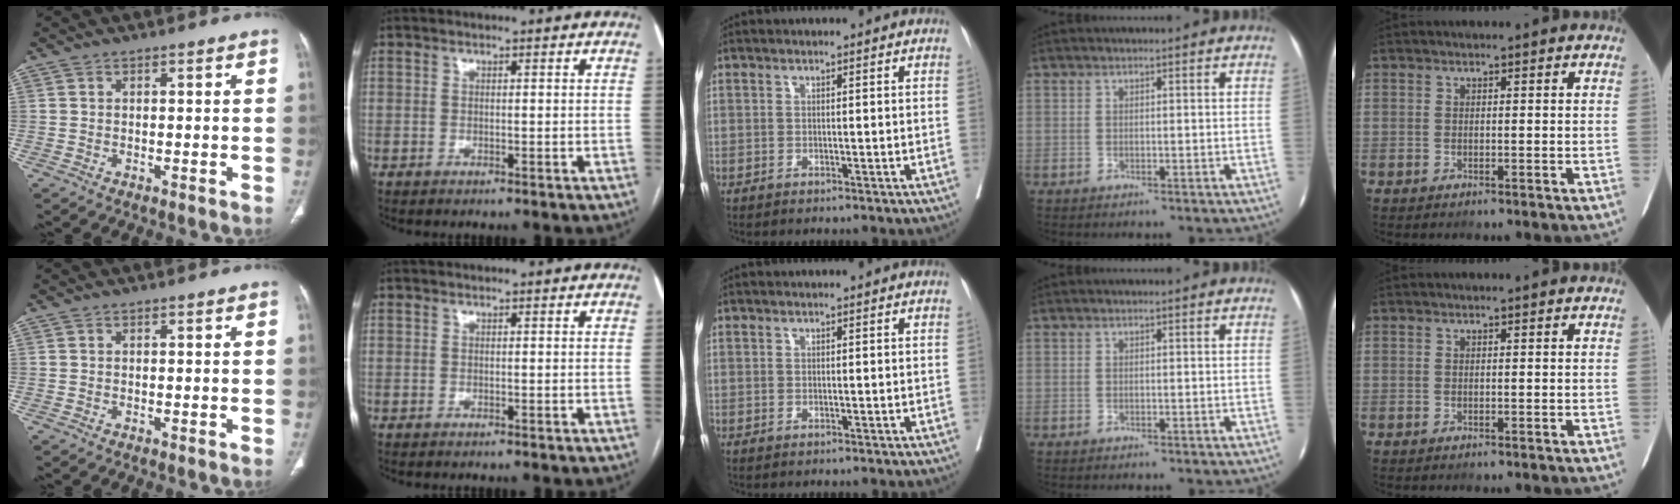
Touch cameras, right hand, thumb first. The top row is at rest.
{}